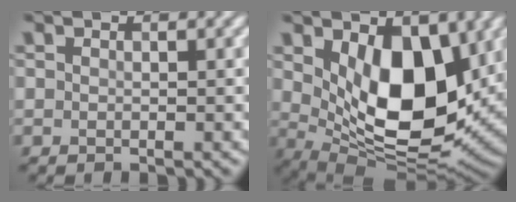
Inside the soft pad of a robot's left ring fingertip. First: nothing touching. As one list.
[{"total": 10.2, "force": [2.1, 5.5, 8.4], "torque": [-0.143, -0.022, 0.042]}]